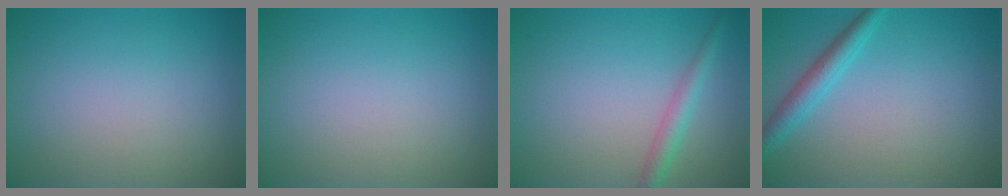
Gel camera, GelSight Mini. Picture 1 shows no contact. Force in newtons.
{"total": 0.0}
{"total": 2.2, "press": 2.2, "slide": 0.1}
{"total": 2.6, "press": 2.6, "slide": 0.2}